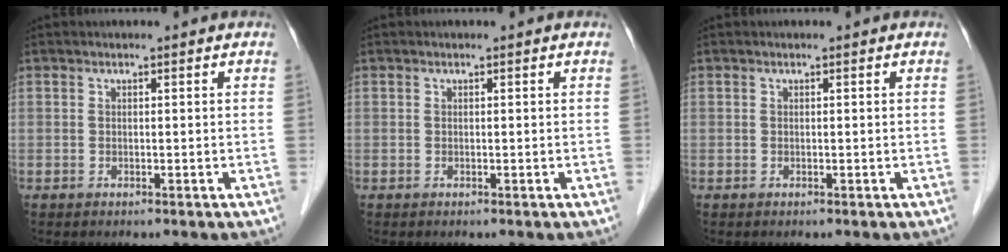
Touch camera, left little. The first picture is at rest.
{"total": 0.0}
{"total": 0.0}